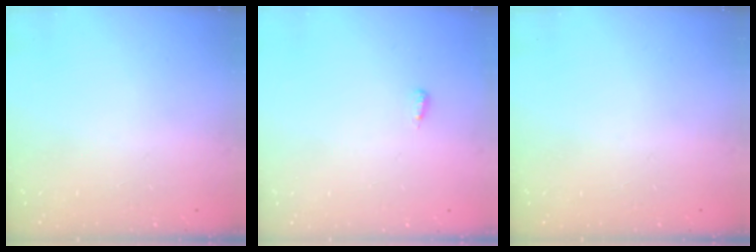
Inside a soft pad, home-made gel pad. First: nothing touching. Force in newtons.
{"total": 3.6, "press": 2.7, "slide": 2.5}
{"total": 0.0}